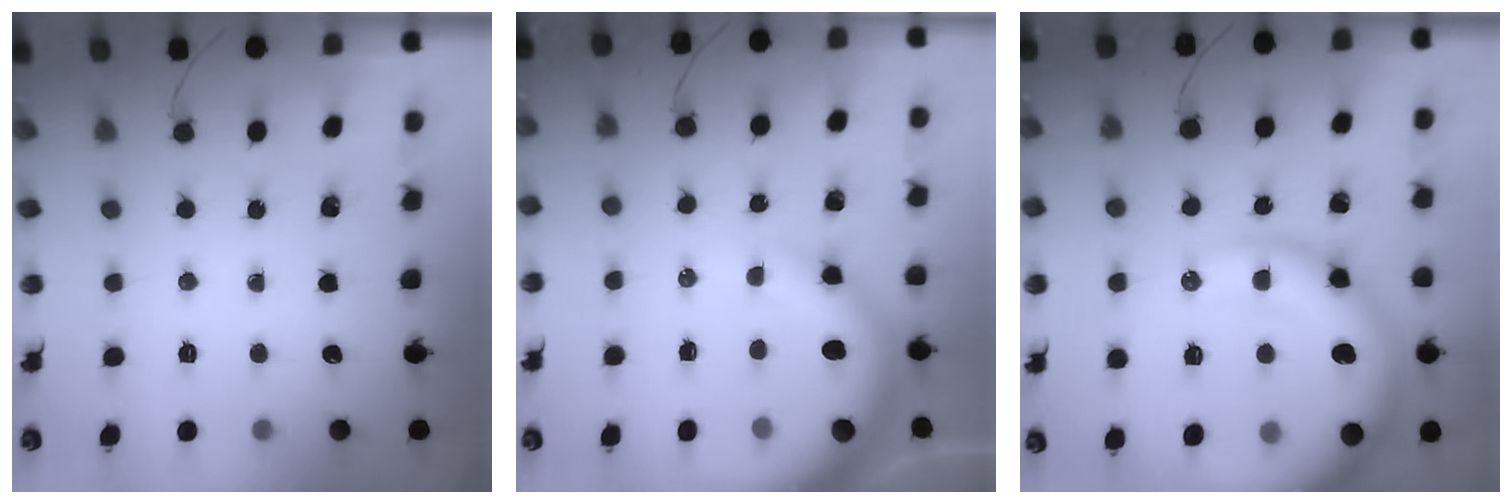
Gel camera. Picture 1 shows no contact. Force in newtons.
{"total": 11.4, "press": 11.2, "slide": 2.4}
{"total": 22.0, "press": 21.6, "slide": 4.0}